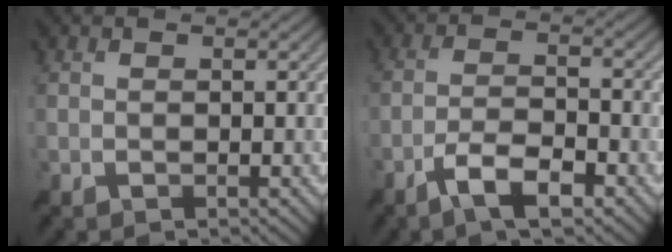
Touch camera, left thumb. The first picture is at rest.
{"total": 6.4, "force": [-4.1, 1.7, 4.6], "torque": [-0.087, 0.005, -0.077]}